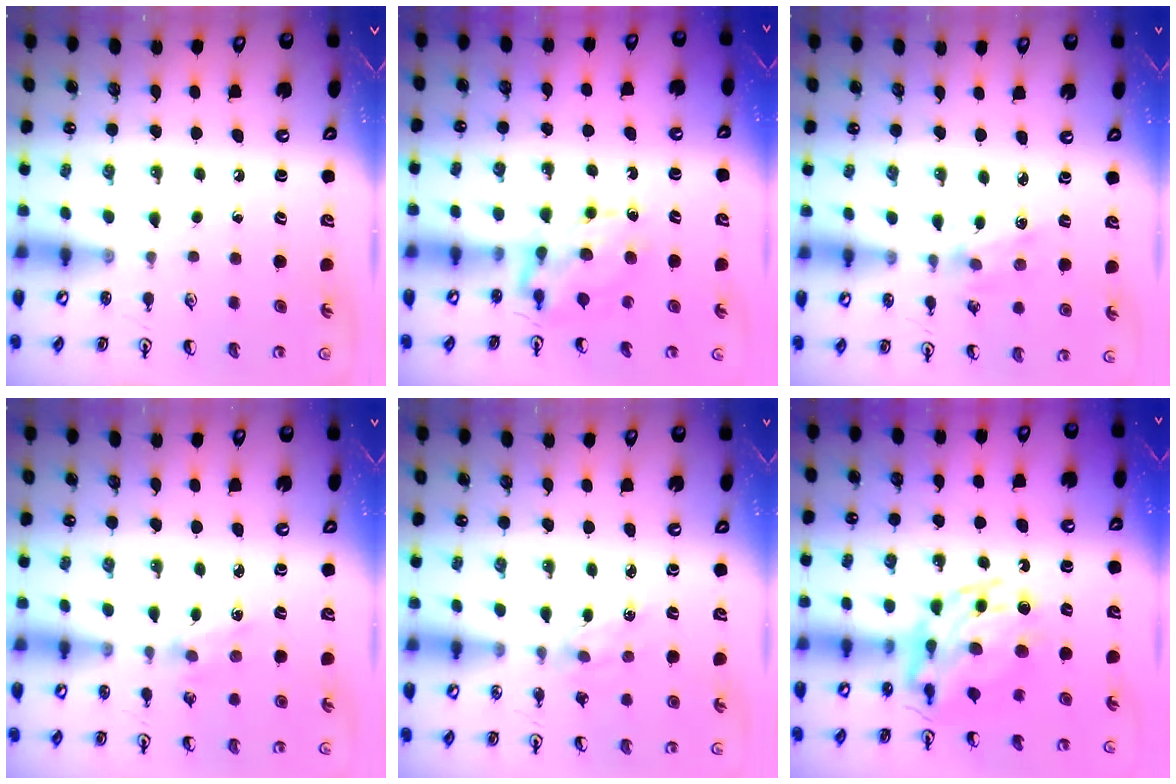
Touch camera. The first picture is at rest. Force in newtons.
{"total": 6.9, "press": 6.9, "slide": 0.6}
{"total": 2.9, "press": 2.9, "slide": 0.3}
{"total": 1.7, "press": 1.7, "slide": 0.3}
{"total": 2.7, "press": 2.7, "slide": 0.4}
{"total": 13.7, "press": 13.6, "slide": 1.8}